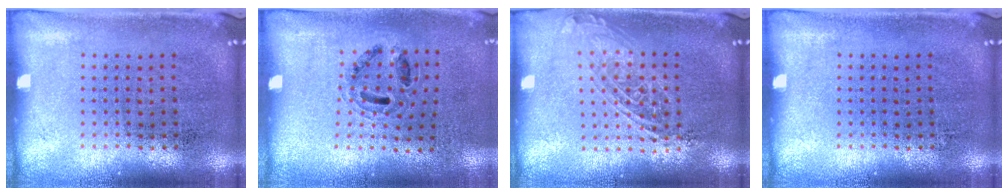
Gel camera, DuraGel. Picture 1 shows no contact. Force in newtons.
{"total": 0.8, "press": 0.8, "slide": 0.3}
{"total": 1.6, "press": 1.3, "slide": 0.8}
{"total": 0.0}